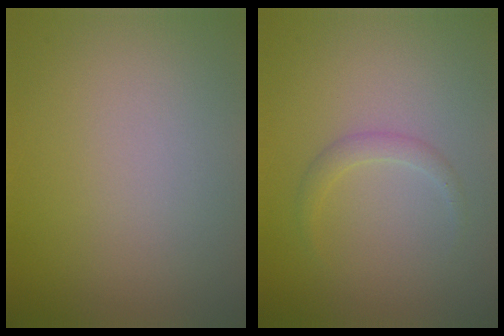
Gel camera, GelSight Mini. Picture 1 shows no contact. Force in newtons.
{"total": 1.2, "press": 1.2, "slide": 0.0}